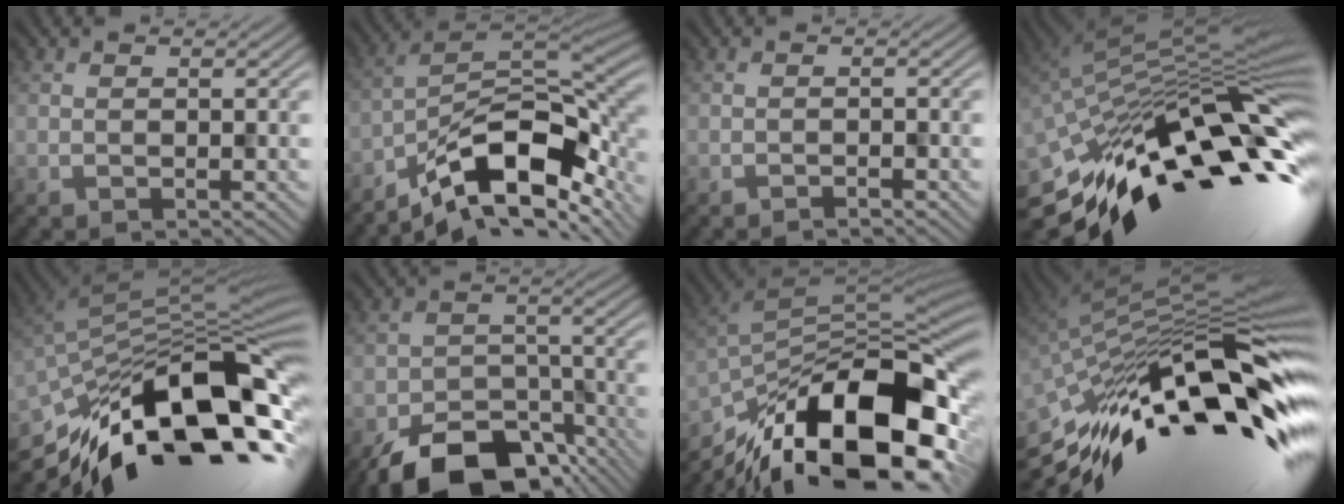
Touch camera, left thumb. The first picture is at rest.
{"total": 14.5, "force": [-8.3, 5.9, 10.3], "torque": [-0.184, -0.011, -0.141]}
{"total": 1.0, "force": [-0.9, 0.1, 0.3], "torque": [-0.003, 0.001, -0.018]}
{"total": 16.5, "force": [-5.4, 6.0, 14.4], "torque": [-0.256, 0.001, -0.113]}
{"total": 16.8, "force": [-8.8, 6.3, 12.8], "torque": [-0.228, -0.010, -0.162]}
{"total": 12.4, "force": [-8.8, 6.4, 6.1], "torque": [-0.102, -0.025, -0.136]}
{"total": 17.8, "force": [-9.4, 8.1, 12.8], "torque": [-0.235, -0.011, -0.161]}
{"total": 18.6, "force": [-7.2, 5.9, 16.1], "torque": [-0.297, 0.005, -0.146]}